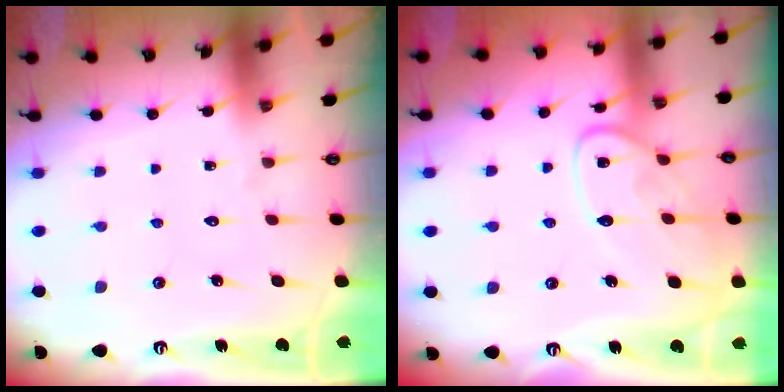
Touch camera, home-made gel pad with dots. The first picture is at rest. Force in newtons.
{"total": 13.0, "press": 12.9, "slide": 1.0}